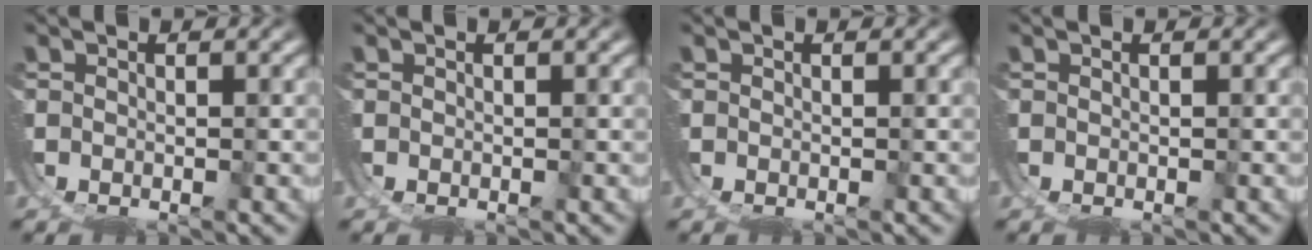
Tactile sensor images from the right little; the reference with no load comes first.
{"total": 0.0}
{"total": 0.0}
{"total": 0.0}